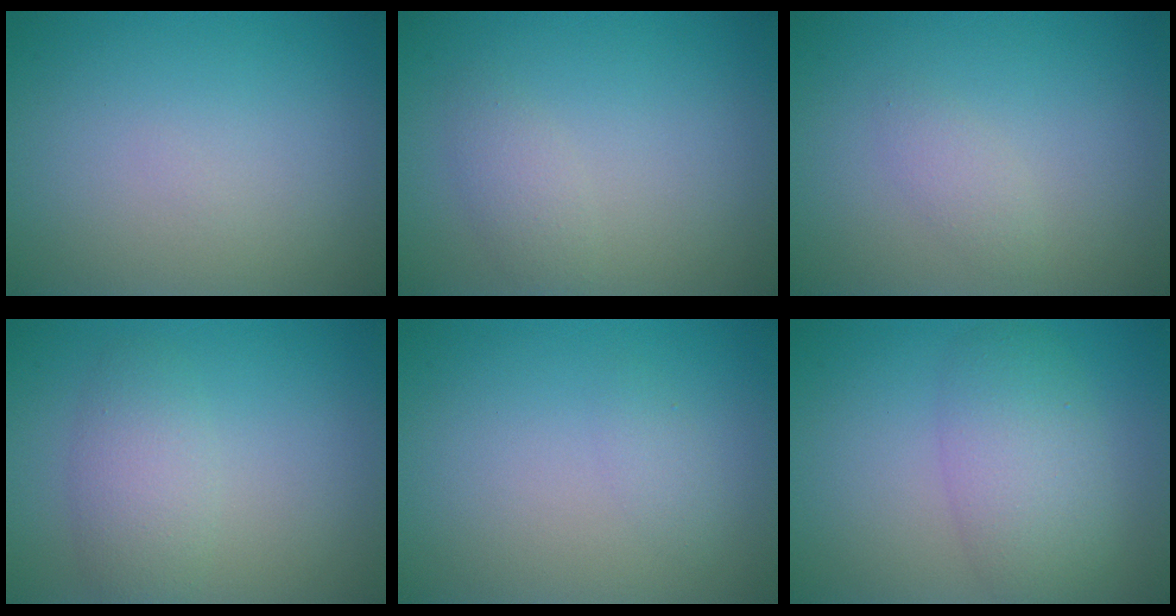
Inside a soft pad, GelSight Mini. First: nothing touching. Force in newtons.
{"total": 1.6, "press": 1.6, "slide": 0.1}
{"total": 1.2, "press": 1.2, "slide": 0.0}
{"total": 3.0, "press": 3.0, "slide": 0.1}
{"total": 0.9, "press": 0.9, "slide": 0.1}
{"total": 5.0, "press": 5.0, "slide": 0.1}